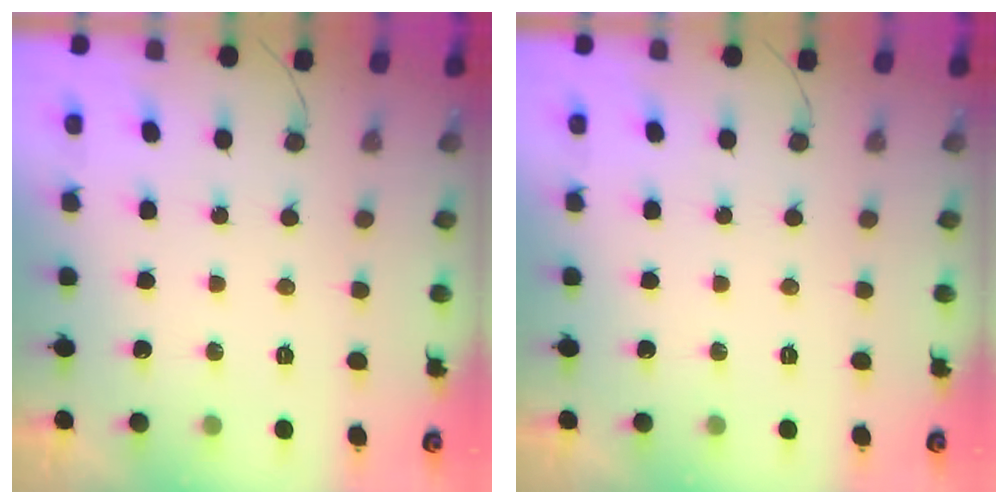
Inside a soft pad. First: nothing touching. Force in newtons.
{"total": 0.0}